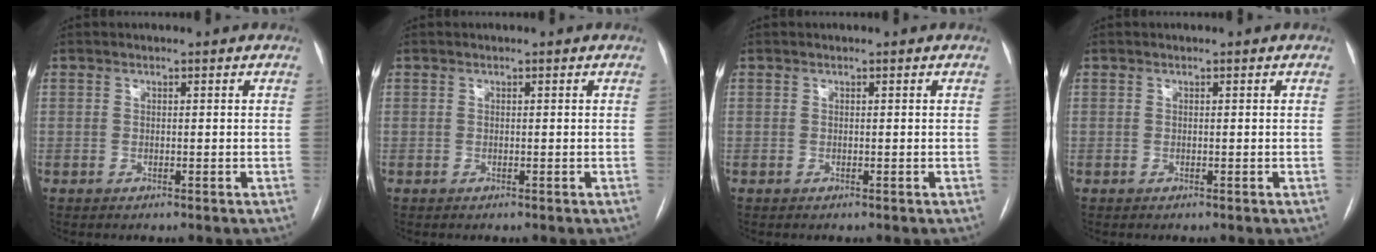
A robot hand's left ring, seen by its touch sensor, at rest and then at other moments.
{"total": 0.0}
{"total": 0.0}
{"total": 0.0}